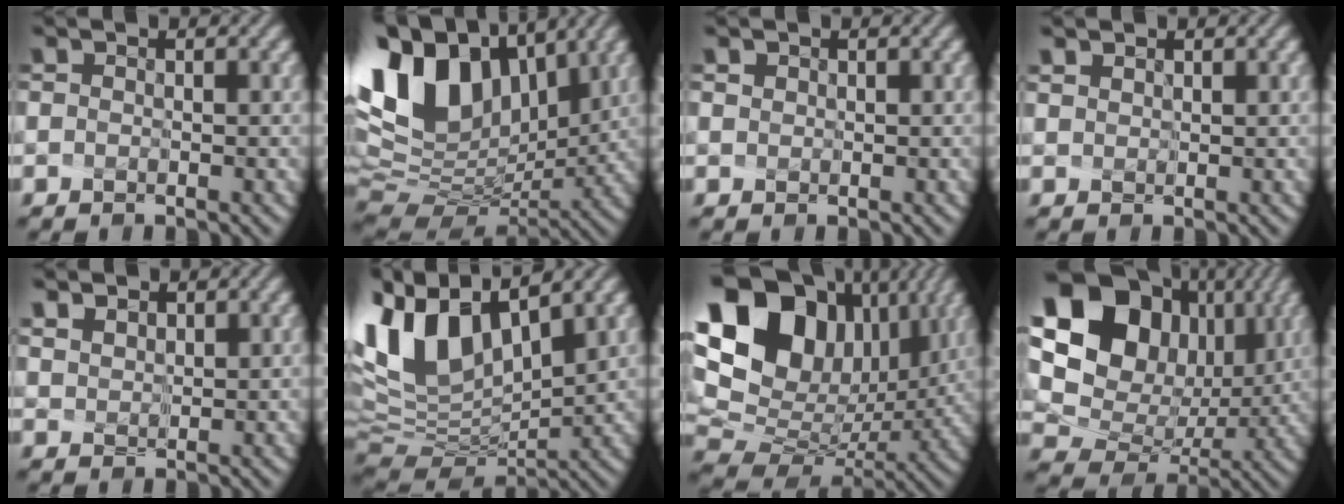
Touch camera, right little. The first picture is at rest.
{"total": 13.9, "force": [5.3, 8.7, 9.4], "torque": [-0.205, 0.018, 0.108]}
{"total": 1.2, "force": [0.7, 0.8, 0.5], "torque": [-0.015, 0.014, 0.008]}
{"total": 1.2, "force": [1.0, 0.6, 0.3], "torque": [-0.023, 0.006, 0.024]}
{"total": 3.1, "force": [2.4, 1.7, 1.1], "torque": [-0.052, 0.006, 0.058]}
{"total": 12.4, "force": [5.4, 6.5, 9.0], "torque": [-0.208, 0.016, 0.113]}
{"total": 18.8, "force": [6.5, 13.5, 11.4], "torque": [-0.239, 0.032, 0.136]}
{"total": 16.9, "force": [5.4, 13.4, 8.8], "torque": [-0.204, 0.022, 0.126]}